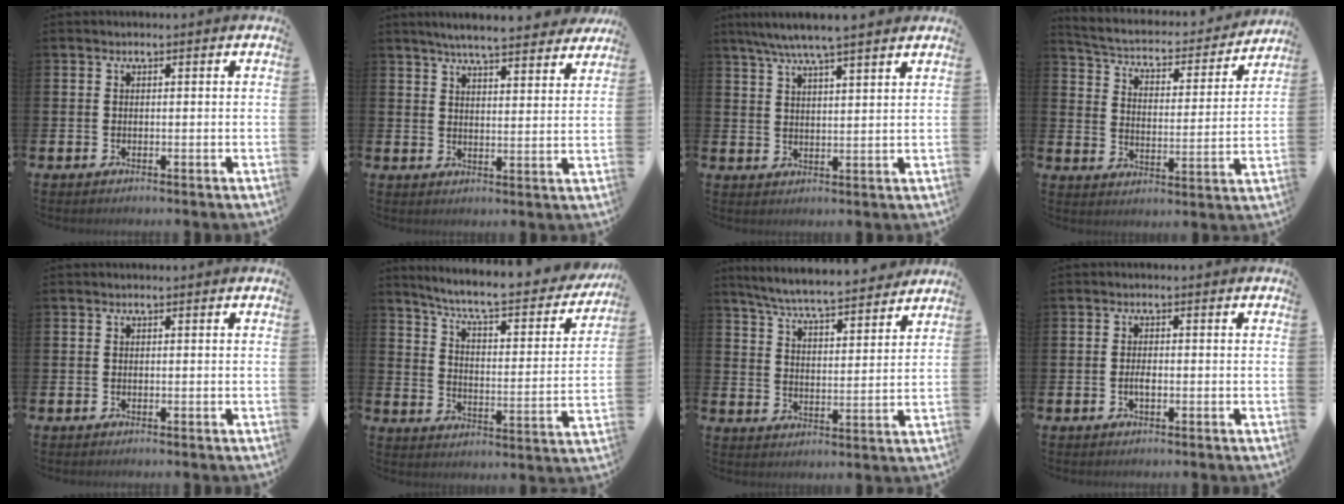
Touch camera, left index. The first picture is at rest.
{"total": 6.1, "force": [5.9, 0.4, 1.6], "torque": [-0.037, -0.032, 0.102]}
{"total": 6.3, "force": [5.8, 0.0, 2.6], "torque": [-0.069, -0.017, 0.104]}
{"total": 4.8, "force": [4.4, 1.4, 1.4], "torque": [-0.058, -0.039, 0.066]}
{"total": 0.0}
{"total": 7.4, "force": [6.6, 1.0, 3.1], "torque": [-0.083, -0.052, 0.105]}
{"total": 7.0, "force": [6.7, 0.4, 2.0], "torque": [-0.067, -0.044, 0.118]}
{"total": 1.6, "force": [-0.4, 0.6, 1.4], "torque": [-0.023, -0.001, -0.008]}